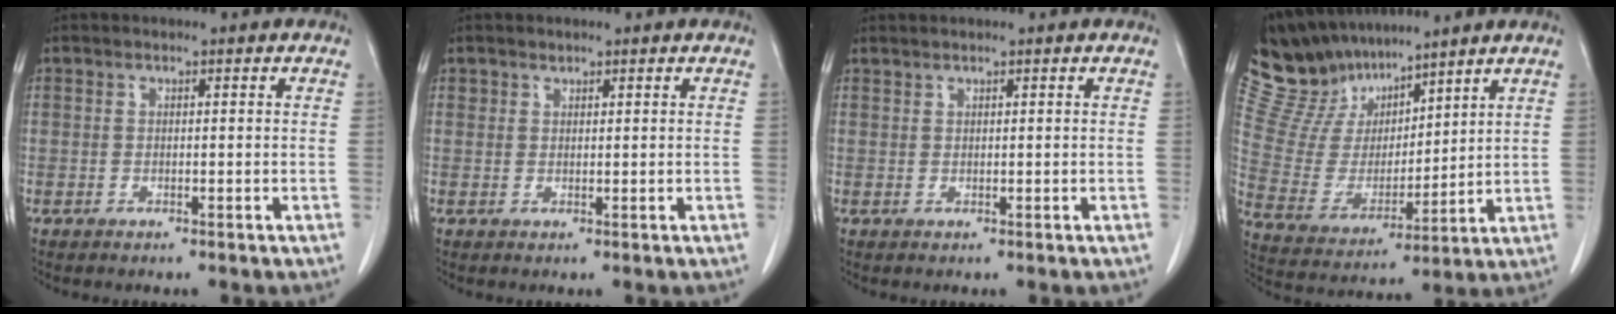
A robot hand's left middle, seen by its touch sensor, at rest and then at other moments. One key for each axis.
{"total": 0.8, "fx": 0.6, "fy": 0.5, "fz": 0.0, "tx": 0.005, "ty": -0.003, "tz": 0.008}
{"total": 0.8, "fx": 0.8, "fy": -0.1, "fz": 0.0, "tx": -0.004, "ty": 0.002, "tz": 0.020}
{"total": 13.5, "fx": 12.1, "fy": 4.9, "fz": 3.5, "tx": -0.089, "ty": 0.019, "tz": 0.245}